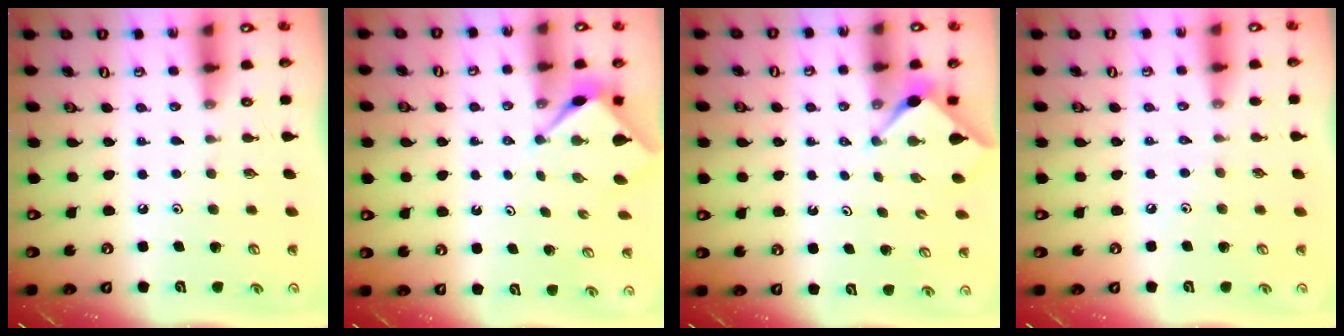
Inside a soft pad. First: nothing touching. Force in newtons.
{"total": 3.5, "press": 3.5, "slide": 0.3}
{"total": 3.0, "press": 3.0, "slide": 0.3}
{"total": 3.3, "press": 3.2, "slide": 0.4}